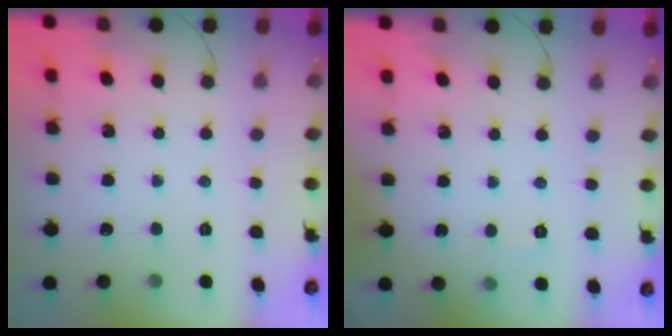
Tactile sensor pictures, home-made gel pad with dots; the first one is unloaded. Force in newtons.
{"total": 1.9, "press": 1.4, "slide": 1.3}